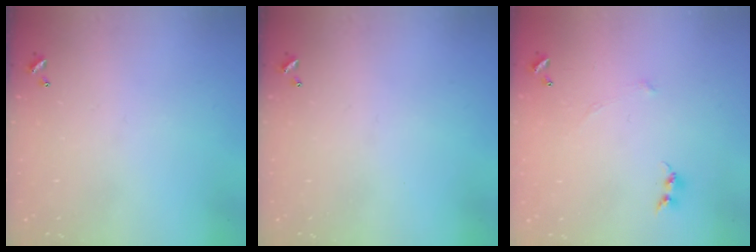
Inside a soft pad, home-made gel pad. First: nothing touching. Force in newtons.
{"total": 0.0}
{"total": 4.8, "press": 4.7, "slide": 0.6}